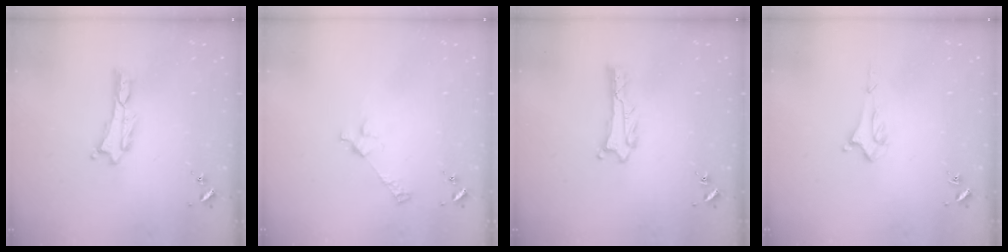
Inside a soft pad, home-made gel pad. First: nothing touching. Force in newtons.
{"total": 2.9, "press": 2.9, "slide": 0.2}
{"total": 1.0, "press": 1.0, "slide": 0.1}
{"total": 1.7, "press": 1.6, "slide": 0.4}